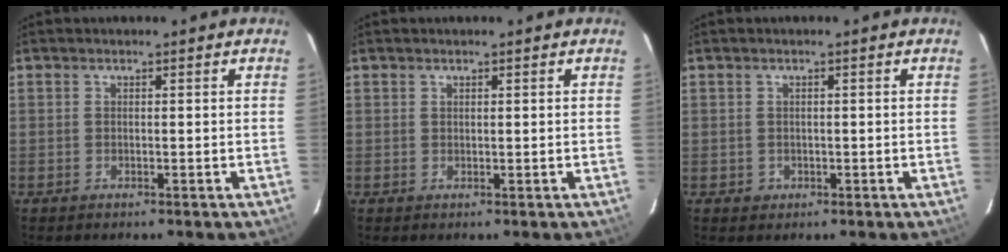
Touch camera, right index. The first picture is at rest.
{"total": 0.6, "force": [0.3, 0.5, 0.0], "torque": [0.001, 0.003, 0.005]}
{"total": 1.8, "force": [-0.2, 1.8, 0.2], "torque": [0.000, 0.003, 0.001]}